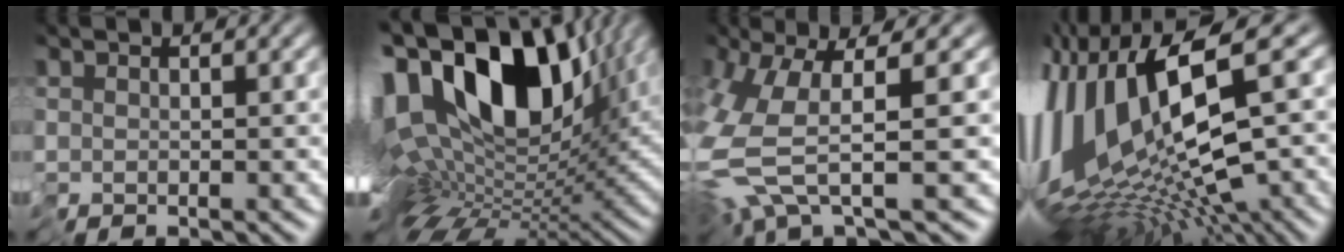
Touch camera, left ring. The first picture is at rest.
{"total": 19.1, "force": [6.0, 9.9, 15.2], "torque": [-0.264, 0.021, 0.110]}
{"total": 6.3, "force": [-0.9, 1.3, 6.1], "torque": [-0.167, -0.011, -0.017]}
{"total": 14.9, "force": [0.2, 5.8, 13.7], "torque": [-0.264, 0.016, 0.015]}